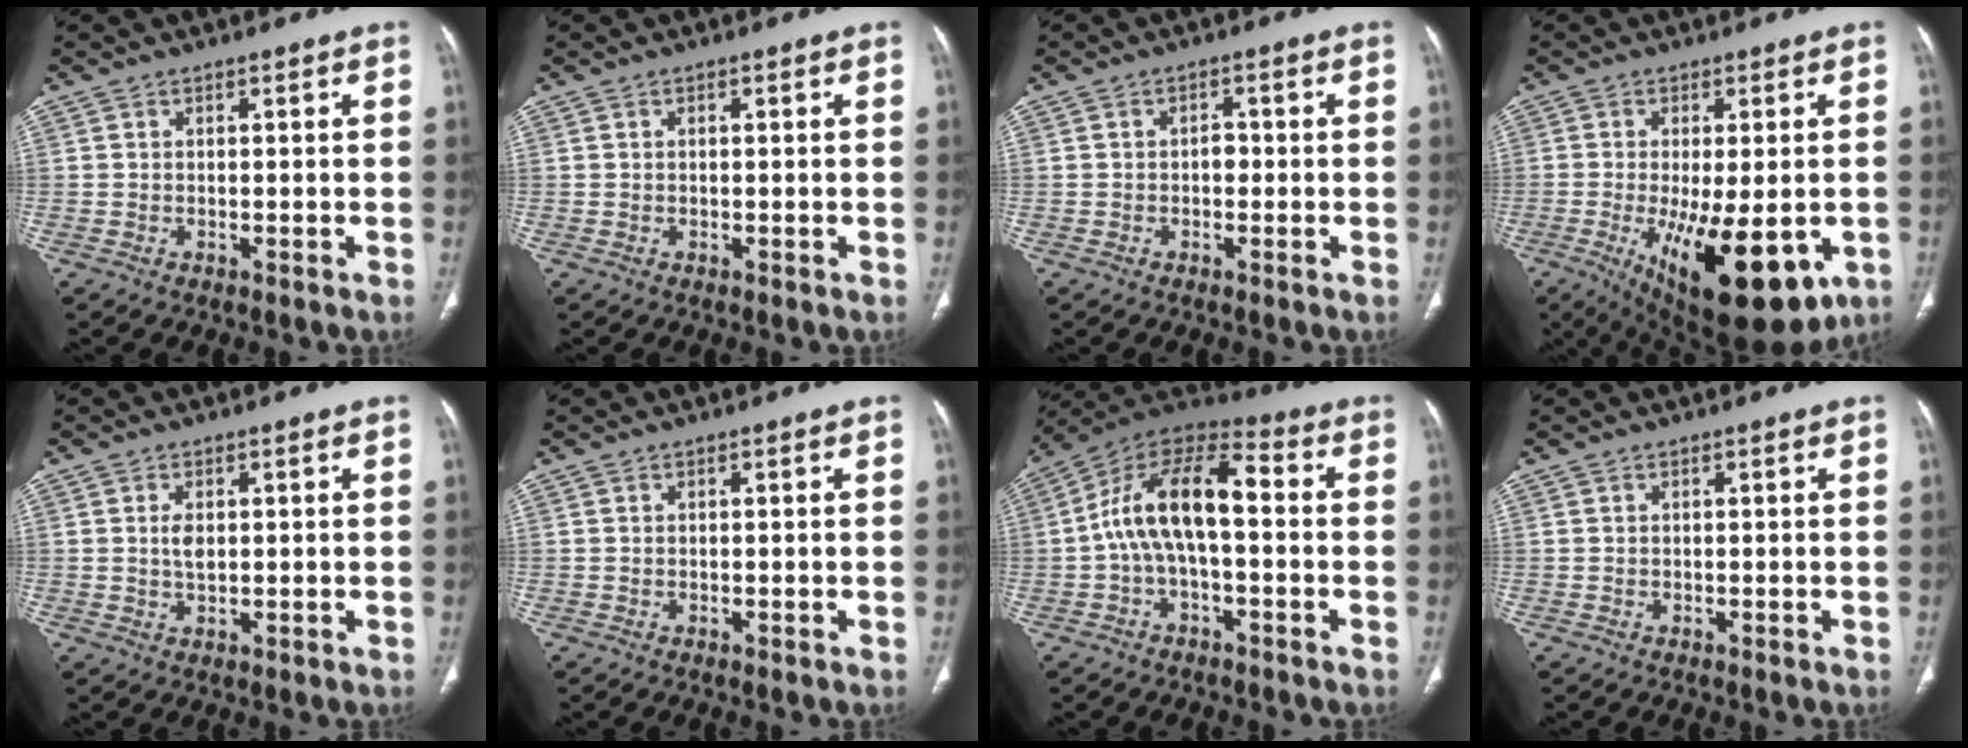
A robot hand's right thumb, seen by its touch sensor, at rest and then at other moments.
{"total": 0.7, "force": [0.2, 0.2, 0.6], "torque": [-0.017, 0.004, 0.004]}
{"total": 1.8, "force": [-0.3, 1.3, 1.3], "torque": [-0.009, 0.006, -0.009]}
{"total": 19.1, "force": [-6.5, 7.5, 16.3], "torque": [-0.230, -0.022, -0.078]}
{"total": 2.8, "force": [0.5, 1.5, 2.2], "torque": [-0.040, -0.004, 0.011]}
{"total": 0.0}
{"total": 14.3, "force": [-0.5, 6.7, 12.6], "torque": [-0.220, 0.051, -0.020]}
{"total": 0.0}